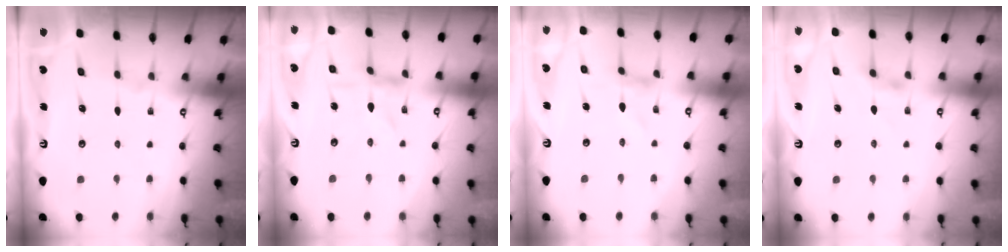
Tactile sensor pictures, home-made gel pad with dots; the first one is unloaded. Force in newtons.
{"total": 1.0, "press": 1.0, "slide": 0.2}
{"total": 0.0}
{"total": 2.4, "press": 2.3, "slide": 0.5}